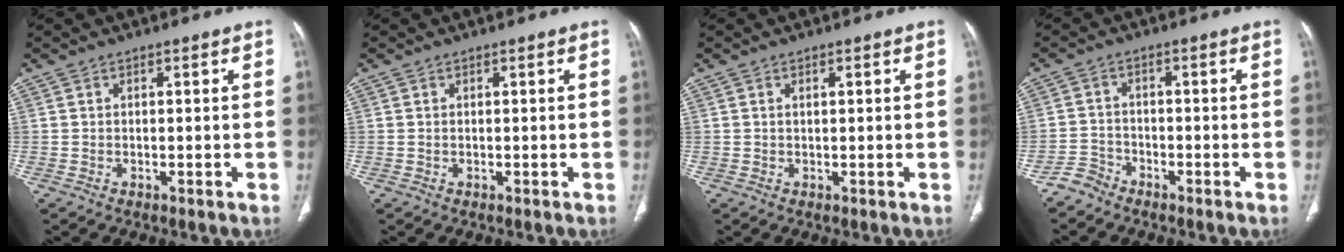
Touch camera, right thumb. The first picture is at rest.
{"total": 0.0}
{"total": 0.8, "force": [0.3, 0.3, 0.6], "torque": [-0.015, 0.004, 0.008]}
{"total": 3.0, "force": [-2.7, 1.3, -0.3], "torque": [0.010, 0.007, -0.058]}